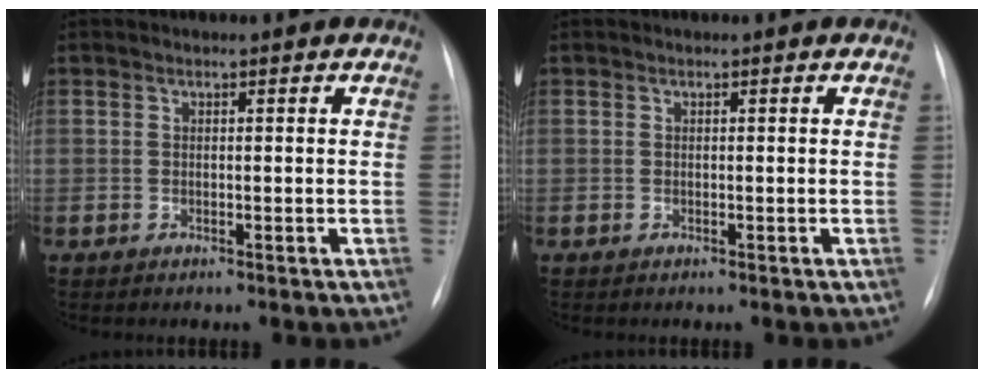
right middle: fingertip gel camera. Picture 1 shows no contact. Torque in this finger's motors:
{"motor_torque": [-0.22, -0.22, 0.00, 0.00]}